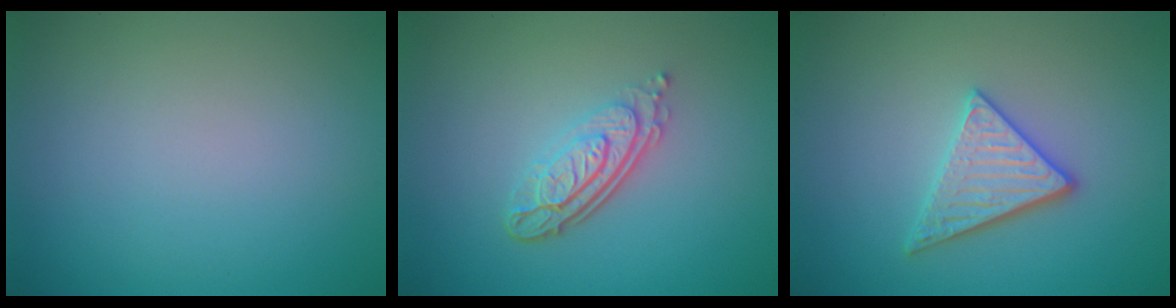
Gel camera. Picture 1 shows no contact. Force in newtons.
{"total": 4.3, "press": 3.0, "slide": 3.1}
{"total": 3.1, "press": 2.9, "slide": 1.1}